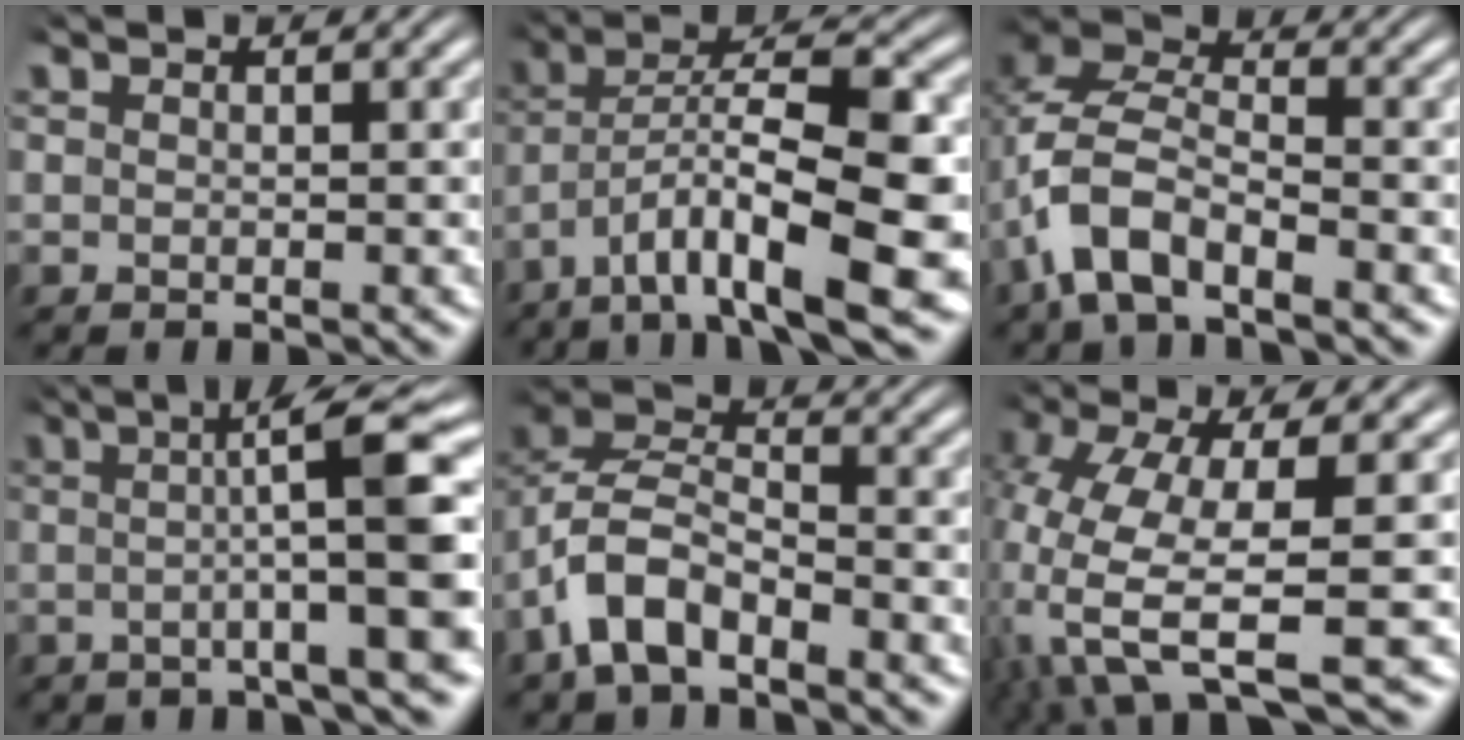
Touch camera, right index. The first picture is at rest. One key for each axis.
{"total": 10.2, "fx": -2.8, "fy": 4.4, "fz": 8.7, "tx": -0.136, "ty": -0.014, "tz": -0.035}
{"total": 7.1, "fx": -1.0, "fy": 5.6, "fz": 4.3, "tx": -0.108, "ty": -0.012, "tz": -0.030}
{"total": 8.9, "fx": 0.6, "fy": 1.3, "fz": 8.8, "tx": -0.130, "ty": 0.006, "tz": 0.008}
{"total": 5.9, "fx": -1.6, "fy": 4.6, "fz": 3.4, "tx": -0.090, "ty": -0.013, "tz": -0.036}
{"total": 7.9, "fx": -4.2, "fy": 2.4, "fz": 6.3, "tx": -0.143, "ty": -0.056, "tz": -0.034}